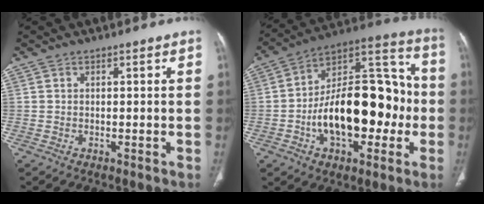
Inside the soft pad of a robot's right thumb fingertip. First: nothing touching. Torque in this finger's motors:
{"motor_torque": [2.43, 2.58, 1.62, -1.15, 0.33]}